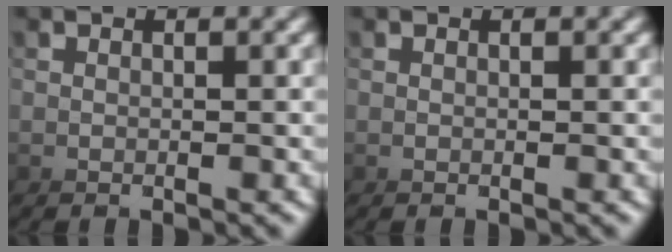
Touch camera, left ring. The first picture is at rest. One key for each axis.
{"total": 0.0}